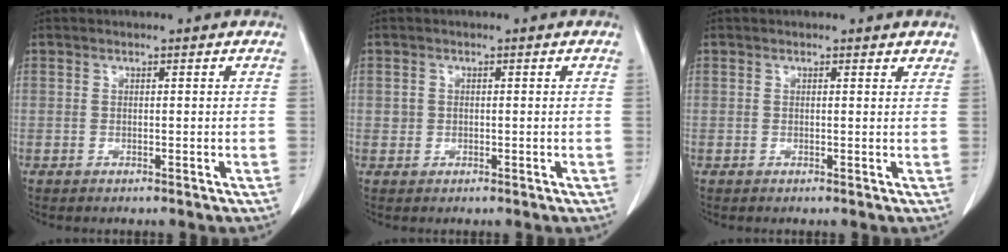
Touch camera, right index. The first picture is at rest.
{"total": 1.1, "force": [0.2, 1.1, 0.3], "torque": [-0.003, 0.006, 0.003]}
{"total": 1.0, "force": [1.0, 0.2, 0.1], "torque": [-0.006, -0.003, 0.006]}